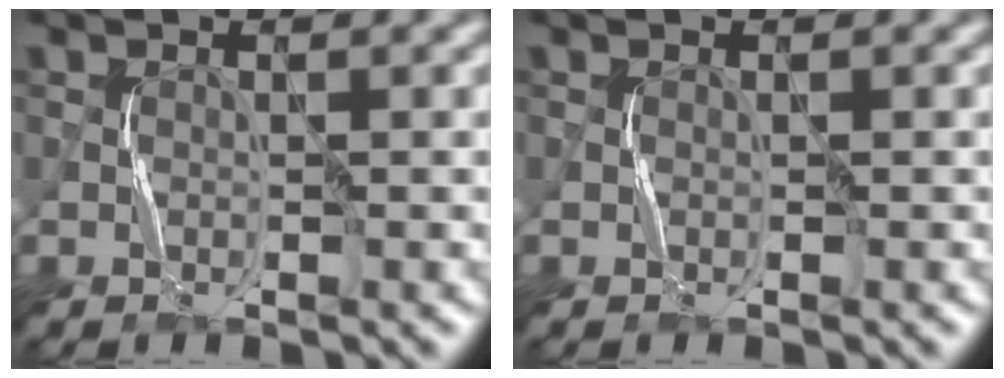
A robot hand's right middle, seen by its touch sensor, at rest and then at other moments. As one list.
[{"total": 0.0}]